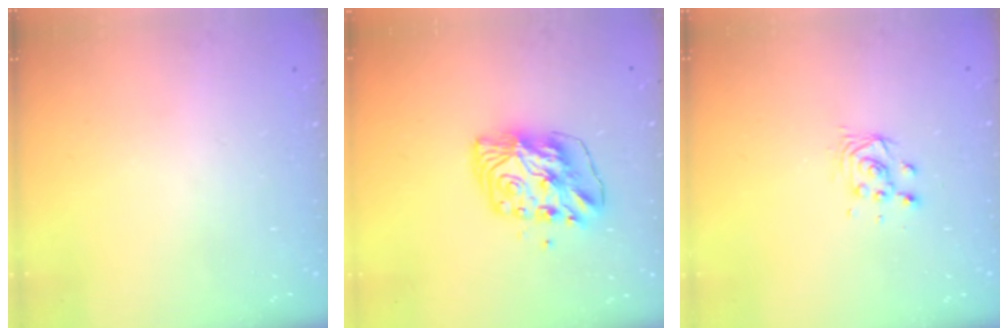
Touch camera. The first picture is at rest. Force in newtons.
{"total": 8.5, "press": 8.4, "slide": 1.3}
{"total": 4.1, "press": 4.1, "slide": 0.4}